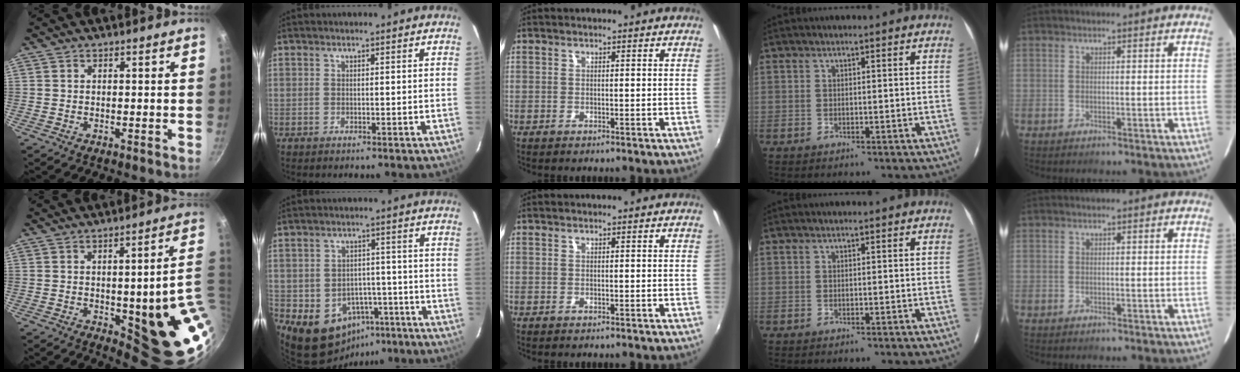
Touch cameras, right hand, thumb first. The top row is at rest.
{"thumb": {"total": 18.8, "force": [-2.6, 5.6, 17.8], "torque": [-0.150, -0.002, -0.024]}, "index": {"total": 10.3, "force": [-5.3, 8.2, 3.3], "torque": [-0.071, 0.029, -0.042]}}